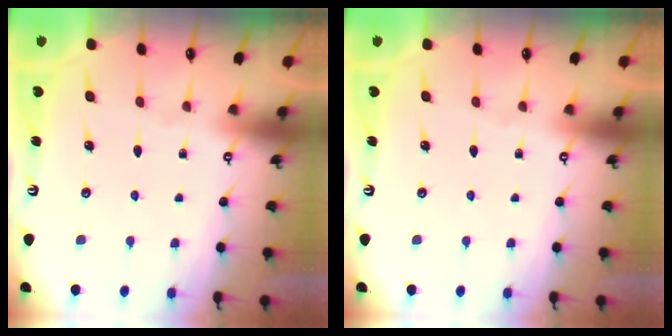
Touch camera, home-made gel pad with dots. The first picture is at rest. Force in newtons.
{"total": 0.0}